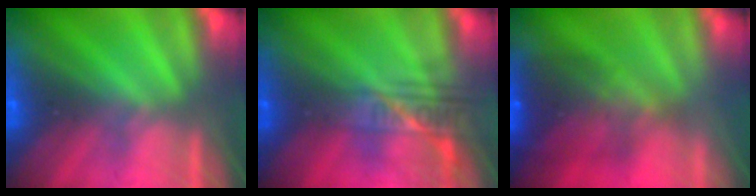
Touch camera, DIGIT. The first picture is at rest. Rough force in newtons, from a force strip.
{"total": 2.3}
{"total": 5.8}